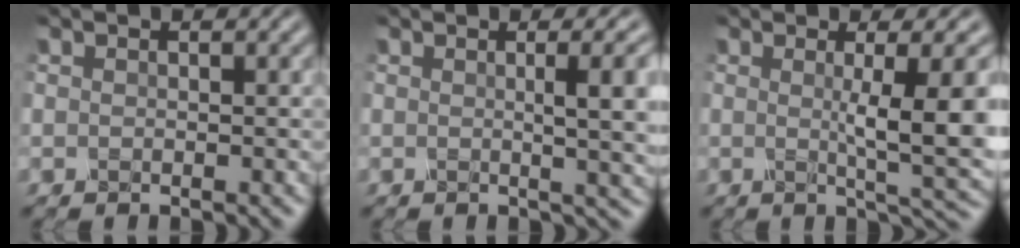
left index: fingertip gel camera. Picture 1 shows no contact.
{"total": 4.9, "force": [0.9, 1.3, 4.7], "torque": [-0.053, 0.002, 0.013]}
{"total": 6.6, "force": [0.3, 1.1, 6.5], "torque": [-0.094, -0.002, 0.007]}